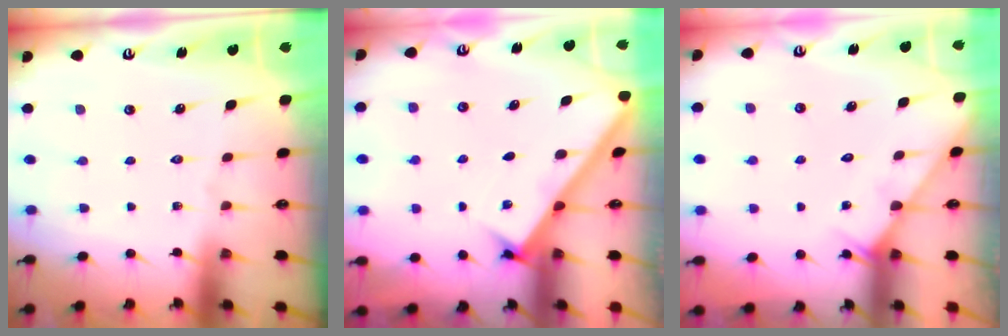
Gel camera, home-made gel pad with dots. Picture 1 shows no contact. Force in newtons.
{"total": 2.6, "press": 2.6, "slide": 0.3}
{"total": 4.4, "press": 4.3, "slide": 0.3}